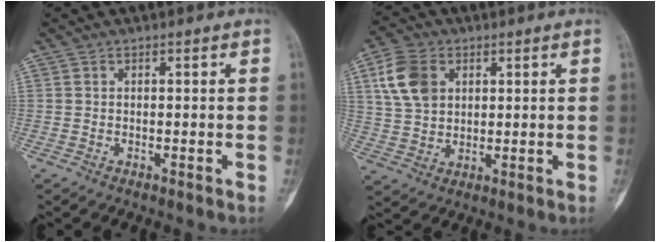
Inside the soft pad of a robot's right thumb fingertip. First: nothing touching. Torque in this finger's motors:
{"motor_torque": [0.30, 0.03, 0.87, 0.43, 0.11]}